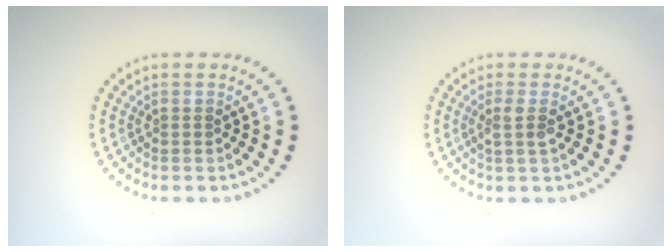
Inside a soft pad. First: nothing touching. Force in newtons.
{"total": 1.5, "press": 1.1, "slide": 0.9}